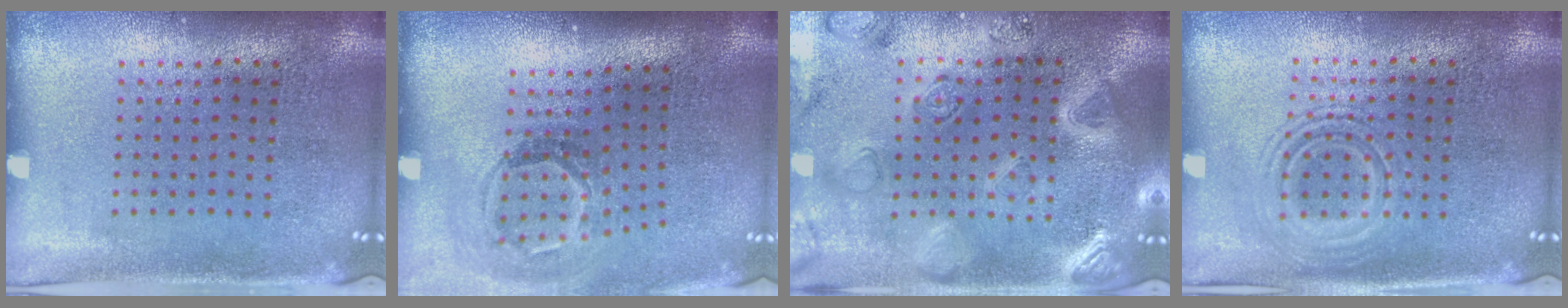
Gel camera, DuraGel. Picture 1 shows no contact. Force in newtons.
{"total": 1.9, "press": 1.3, "slide": 1.4}
{"total": 3.0, "press": 2.9, "slide": 0.8}
{"total": 2.7, "press": 2.7, "slide": 0.4}